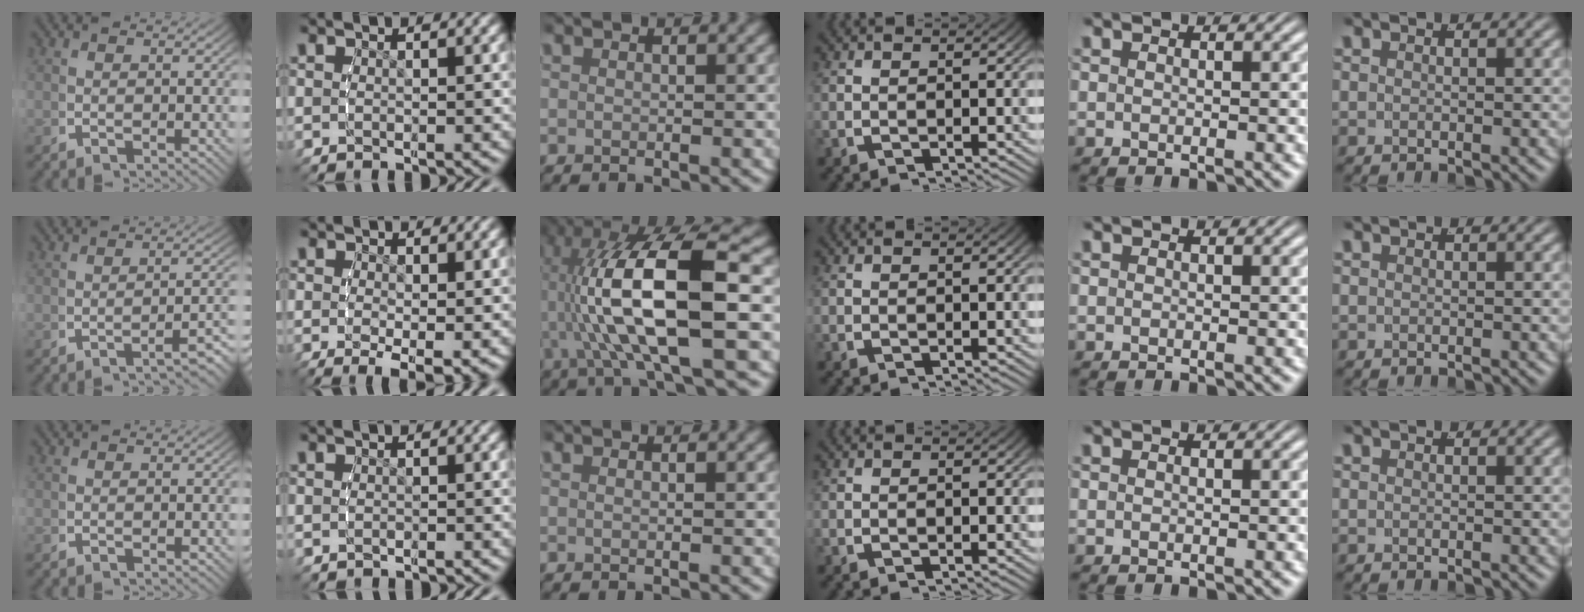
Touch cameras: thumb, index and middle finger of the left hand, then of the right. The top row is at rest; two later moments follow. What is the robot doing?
{"motion": "lift_and_place", "object": "condiment"}